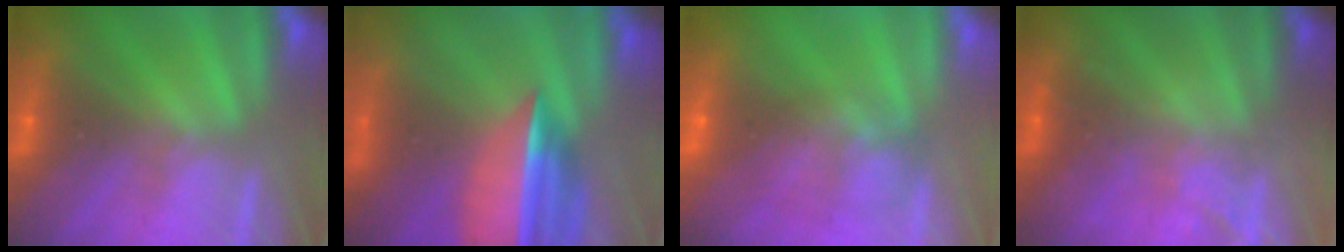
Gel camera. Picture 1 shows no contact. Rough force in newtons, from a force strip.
{"total": 6.7}
{"total": 7.0}
{"total": 2.3}